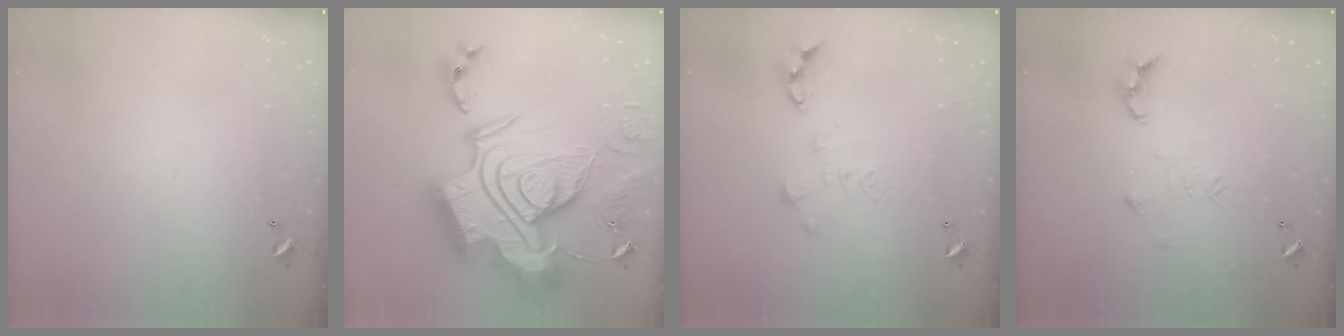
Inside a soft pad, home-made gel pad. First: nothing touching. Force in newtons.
{"total": 0.6, "press": 0.6, "slide": 0.0}
{"total": 0.0}
{"total": 10.3, "press": 10.2, "slide": 1.0}